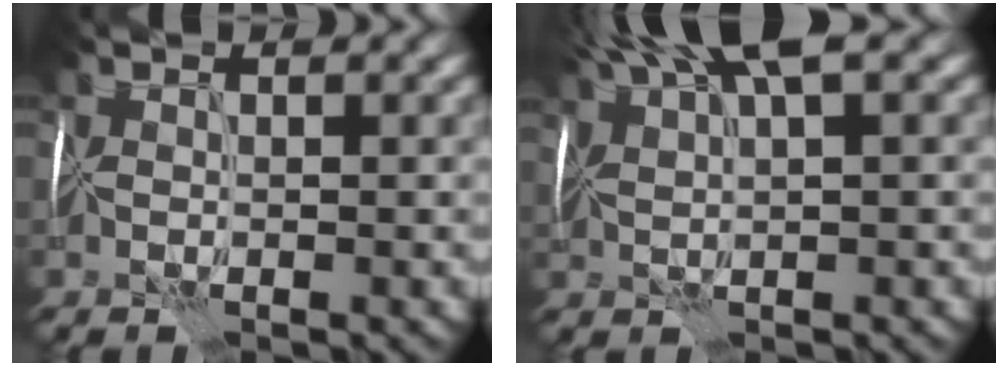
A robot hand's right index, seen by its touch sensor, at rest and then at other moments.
{"total": 8.7, "force": [5.1, 2.3, 6.7], "torque": [-0.116, 0.030, 0.080]}